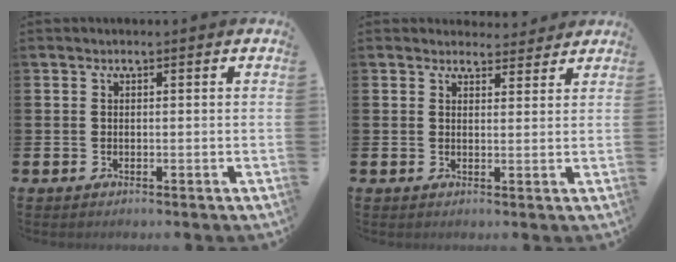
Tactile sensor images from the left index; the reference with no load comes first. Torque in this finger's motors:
{"motor_torque": [0.16, -0.16, 0.08, 0.00]}